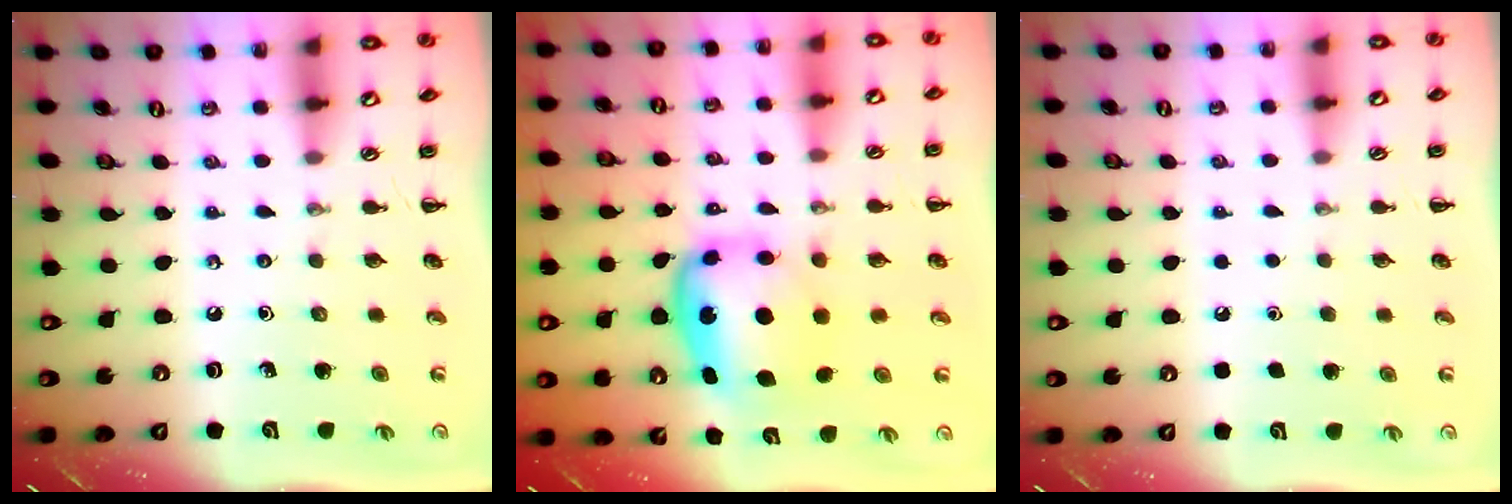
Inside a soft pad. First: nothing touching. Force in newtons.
{"total": 7.4, "press": 7.2, "slide": 1.6}
{"total": 1.8, "press": 1.7, "slide": 0.1}